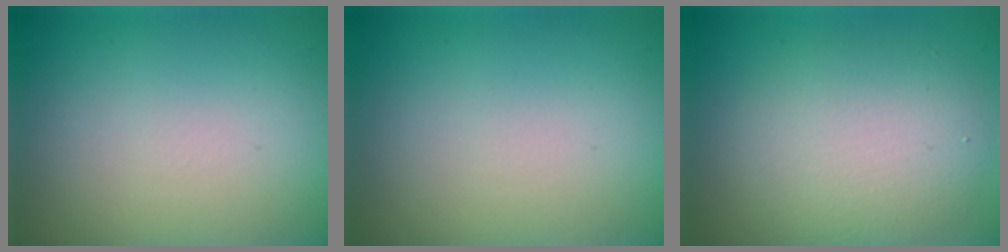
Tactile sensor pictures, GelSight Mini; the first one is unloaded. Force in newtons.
{"total": 0.0}
{"total": 4.5, "press": 4.5, "slide": 0.1}